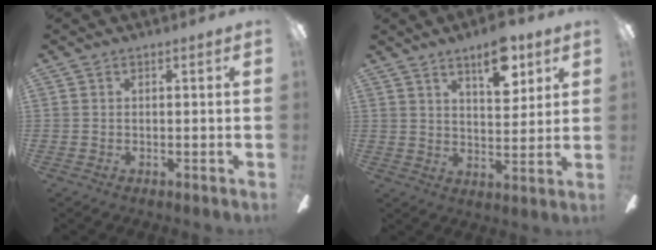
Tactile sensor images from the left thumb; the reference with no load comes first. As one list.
[{"total": 10.0, "force": [6.4, 4.3, 6.4], "torque": [-0.083, -0.026, 0.106]}]